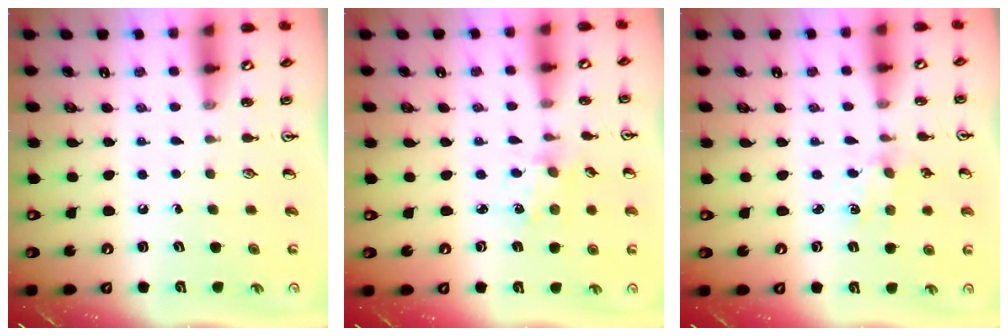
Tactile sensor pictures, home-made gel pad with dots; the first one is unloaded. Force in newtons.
{"total": 1.6, "press": 1.5, "slide": 0.3}
{"total": 1.5, "press": 1.5, "slide": 0.3}